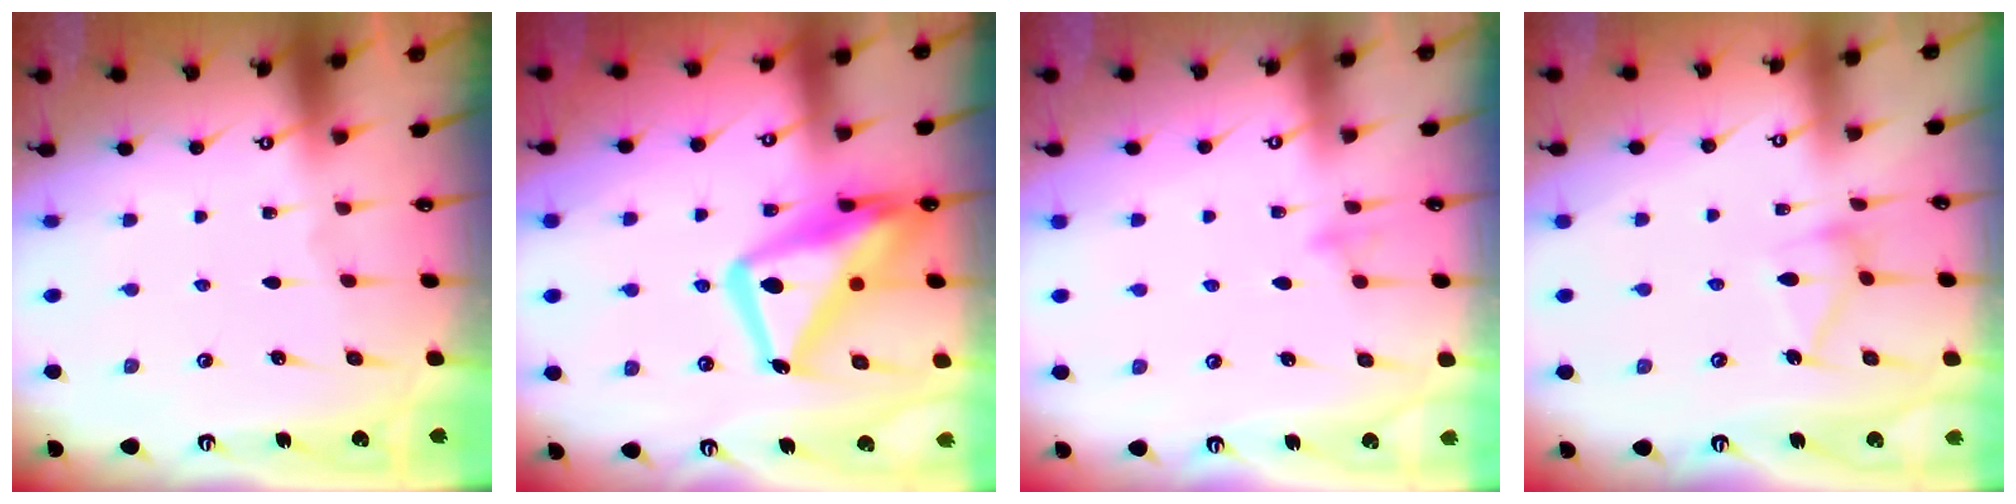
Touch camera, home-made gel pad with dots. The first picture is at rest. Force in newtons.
{"total": 18.5, "press": 18.4, "slide": 1.8}
{"total": 6.7, "press": 6.7, "slide": 0.6}
{"total": 11.2, "press": 11.2, "slide": 0.4}